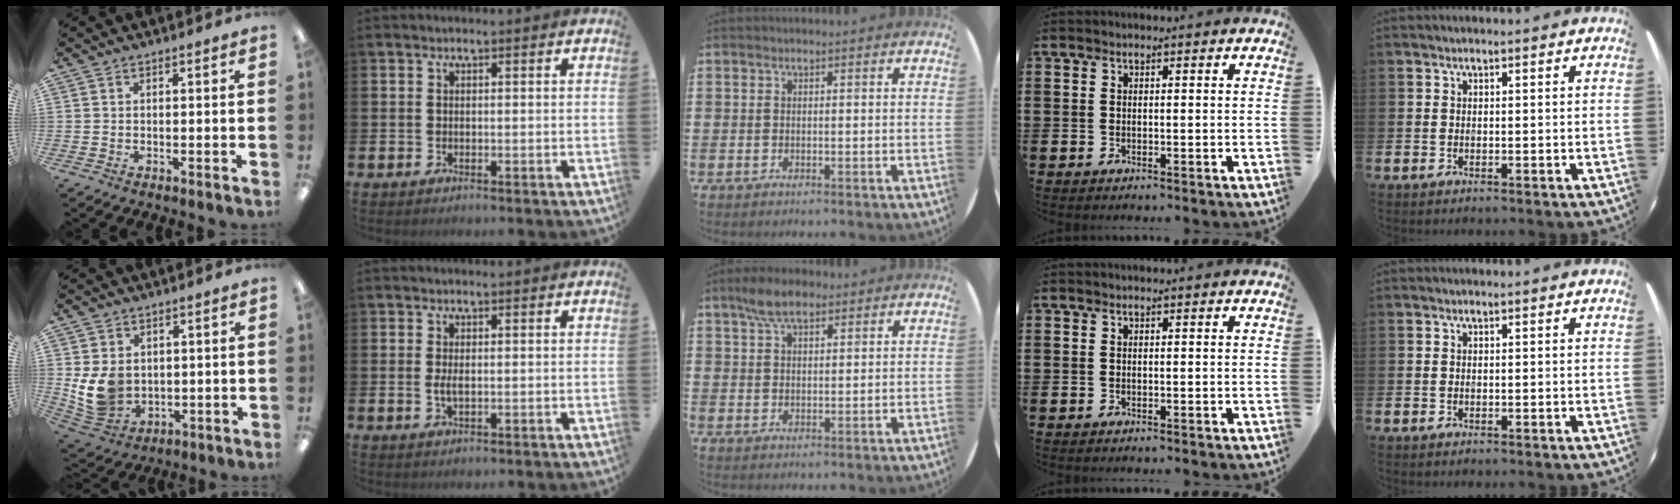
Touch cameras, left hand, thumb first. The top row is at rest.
{"thumb": {"total": 9.6, "force": [0.9, 7.9, 5.4], "torque": [-0.127, -0.001, 0.021]}, "index": {"total": 1.7, "force": [0.0, 0.7, 1.6], "torque": [-0.023, 0.000, -0.003]}, "middle": {"total": 5.0, "force": [3.6, 2.0, 2.8], "torque": [-0.054, 0.001, 0.065]}}